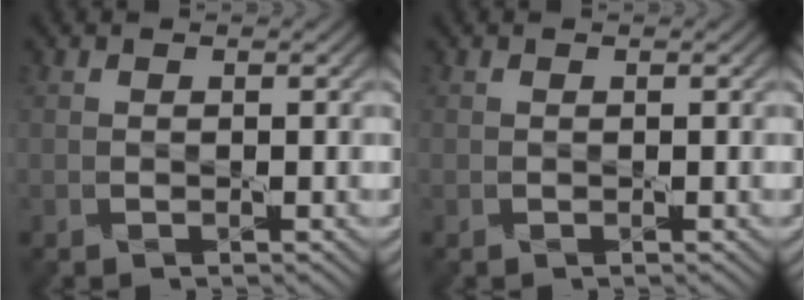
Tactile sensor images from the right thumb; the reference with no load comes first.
{"total": 0.0}